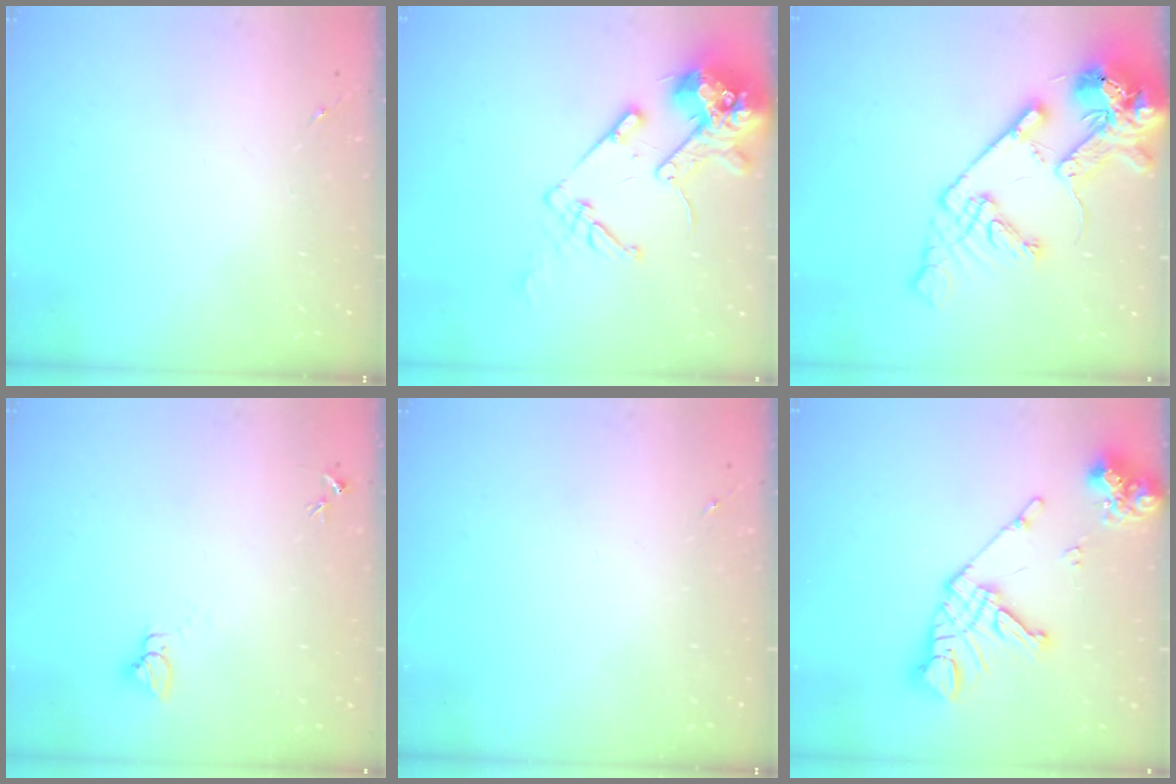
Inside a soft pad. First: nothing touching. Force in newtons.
{"total": 15.8, "press": 15.6, "slide": 2.0}
{"total": 19.0, "press": 18.8, "slide": 2.9}
{"total": 2.7, "press": 2.7, "slide": 0.1}
{"total": 0.0}
{"total": 16.6, "press": 16.5, "slide": 2.0}